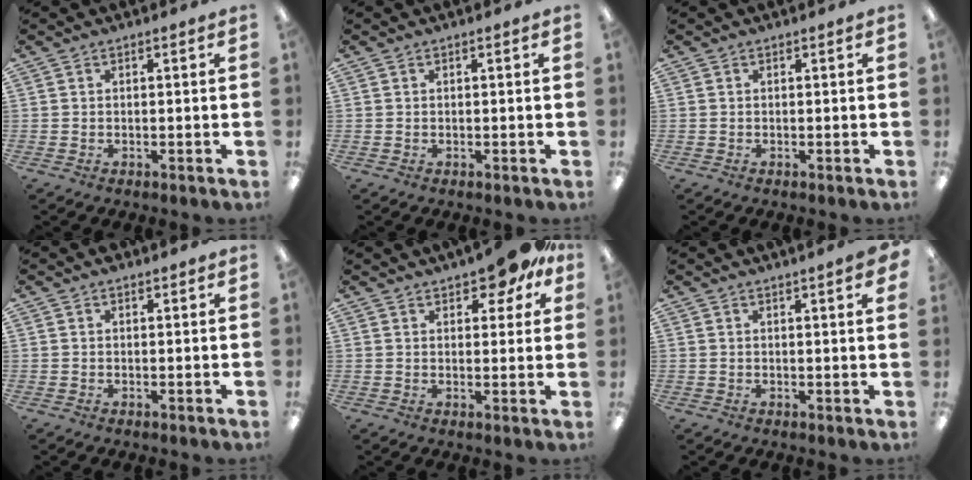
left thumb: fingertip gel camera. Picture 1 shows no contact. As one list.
[{"total": 0.0}, {"total": 0.0}, {"total": 0.8, "force": [0.6, 0.4, 0.4], "torque": [-0.001, -0.003, 0.010]}, {"total": 8.0, "force": [5.6, 3.2, 4.7], "torque": [-0.048, -0.030, 0.093]}, {"total": 2.8, "force": [1.8, 0.1, 2.1], "torque": [-0.037, -0.002, 0.028]}]